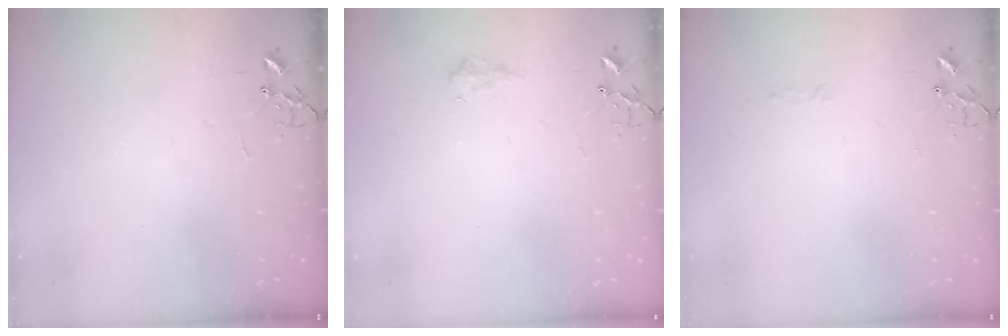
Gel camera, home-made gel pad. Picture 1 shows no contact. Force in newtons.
{"total": 6.8, "press": 6.8, "slide": 0.8}
{"total": 2.8, "press": 2.8, "slide": 0.4}